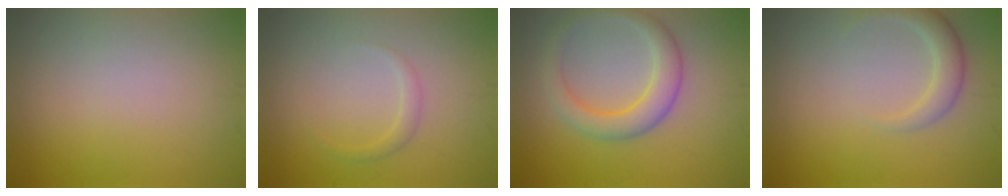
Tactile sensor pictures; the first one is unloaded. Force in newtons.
{"total": 1.0, "press": 1.0, "slide": 0.1}
{"total": 4.0, "press": 4.0, "slide": 0.3}
{"total": 2.4, "press": 2.4, "slide": 0.2}